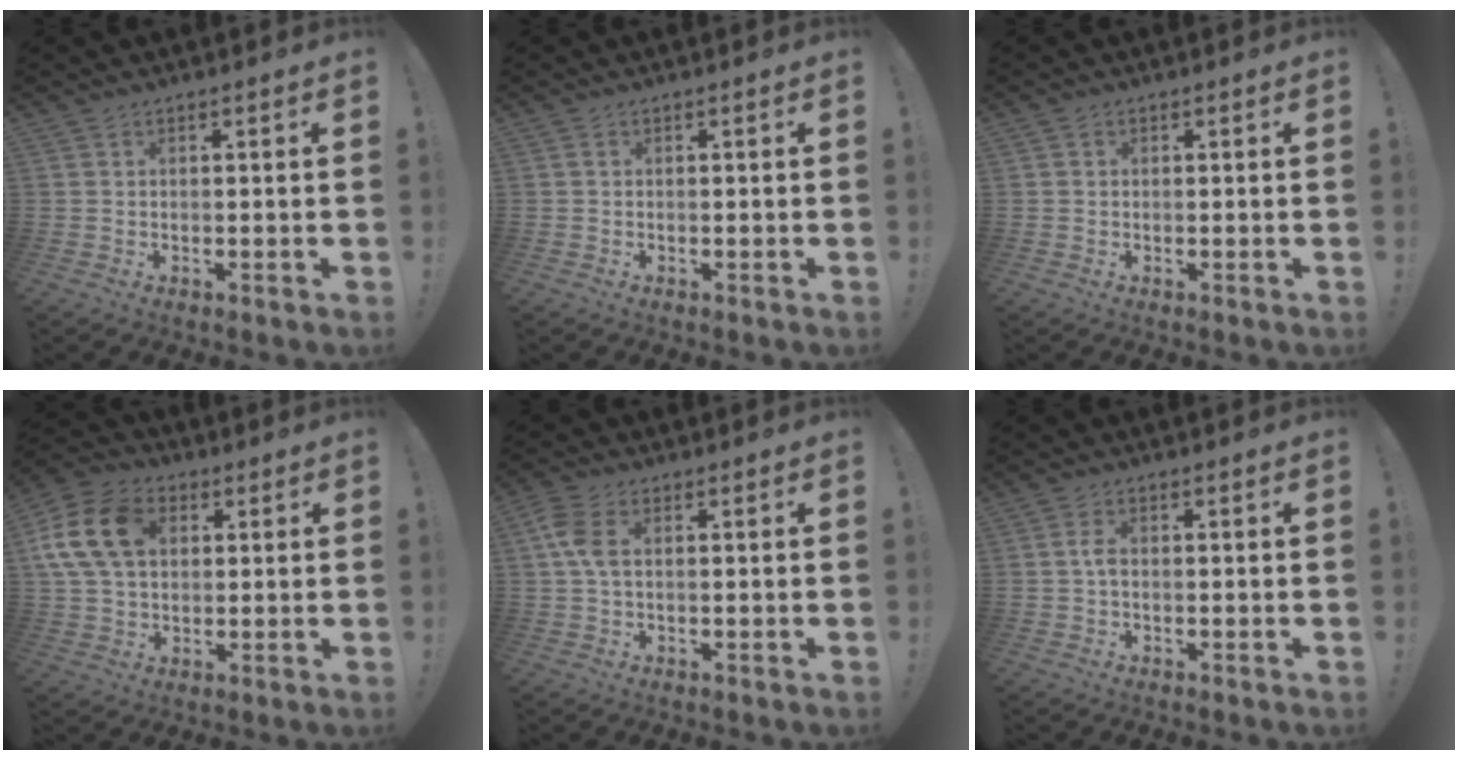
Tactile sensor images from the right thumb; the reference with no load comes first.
{"total": 0.5, "force": [-0.1, 0.4, 0.3], "torque": [-0.005, 0.003, -0.002]}
{"total": 0.6, "force": [0.1, 0.6, 0.0], "torque": [0.000, 0.002, 0.003]}
{"total": 16.4, "force": [4.1, 12.0, 10.3], "torque": [-0.200, 0.008, 0.083]}
{"total": 6.4, "force": [1.1, 3.4, 5.3], "torque": [-0.110, 0.001, 0.018]}
{"total": 2.6, "force": [-0.3, 1.3, 2.2], "torque": [-0.045, 0.010, -0.005]}